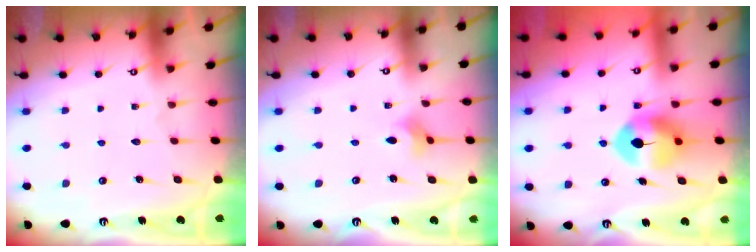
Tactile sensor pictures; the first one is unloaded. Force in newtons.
{"total": 2.8, "press": 2.8, "slide": 0.7}
{"total": 8.8, "press": 8.8, "slide": 0.9}